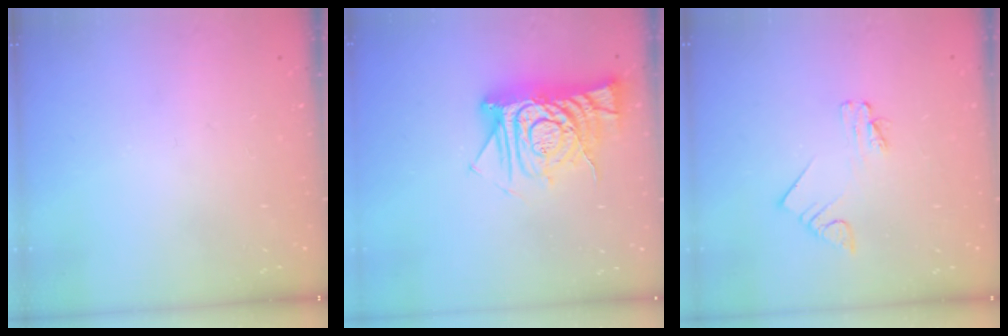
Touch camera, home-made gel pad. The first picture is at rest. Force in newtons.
{"total": 12.6, "press": 12.6, "slide": 1.1}
{"total": 1.9, "press": 1.9, "slide": 0.1}